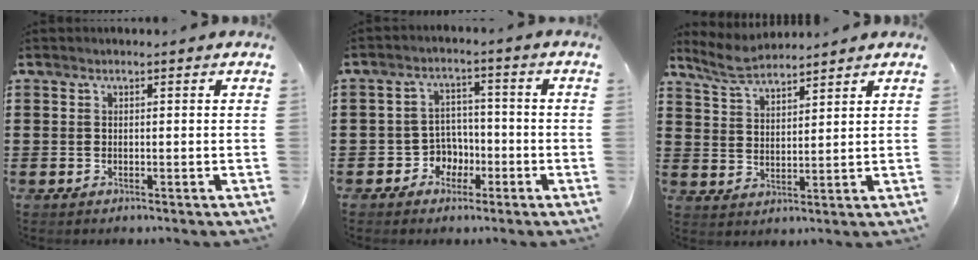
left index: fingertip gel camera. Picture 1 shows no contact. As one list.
[{"total": 4.6, "force": [-1.9, 4.0, 1.3], "torque": [-0.035, 0.009, -0.038]}, {"total": 5.0, "force": [4.6, 1.1, 1.5], "torque": [-0.046, -0.007, 0.087]}]